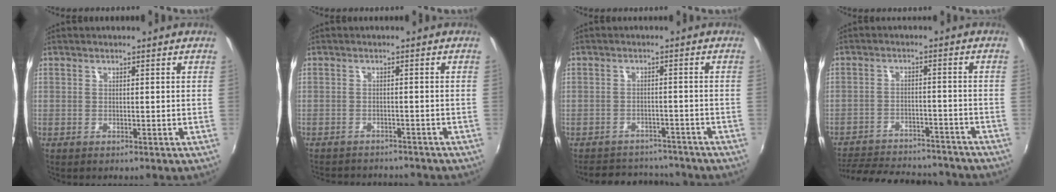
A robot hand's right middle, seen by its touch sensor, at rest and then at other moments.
{"total": 7.4, "force": [-6.8, 2.0, 2.0], "torque": [-0.054, -0.013, -0.098]}
{"total": 9.5, "force": [-8.4, 4.0, 1.8], "torque": [-0.050, 0.028, -0.110]}
{"total": 21.6, "force": [-18.9, 6.6, 8.2], "torque": [-0.174, 0.004, -0.249]}